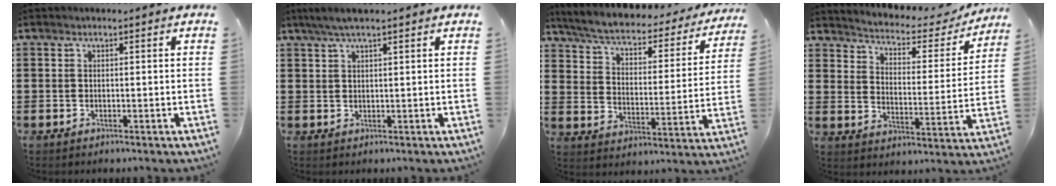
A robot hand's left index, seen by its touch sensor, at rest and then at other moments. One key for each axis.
{"total": 2.9, "fx": 1.9, "fy": 0.3, "fz": 2.2, "tx": -0.046, "ty": 0.002, "tz": 0.034}
{"total": 4.4, "fx": 3.5, "fy": 0.9, "fz": 2.4, "tx": -0.066, "ty": -0.031, "tz": 0.051}
{"total": 2.8, "fx": 2.6, "fy": 0.7, "fz": 0.8, "tx": -0.036, "ty": -0.026, "tz": 0.032}